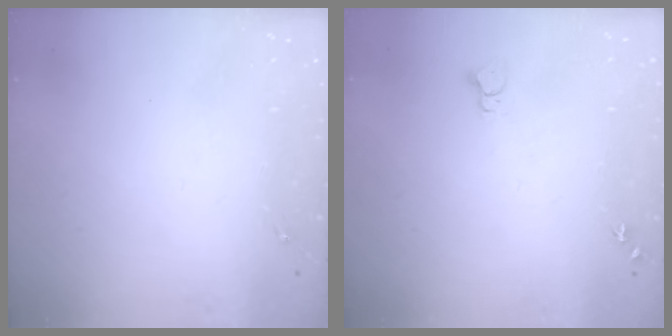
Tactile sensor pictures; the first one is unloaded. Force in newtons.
{"total": 3.8, "press": 3.8, "slide": 0.4}